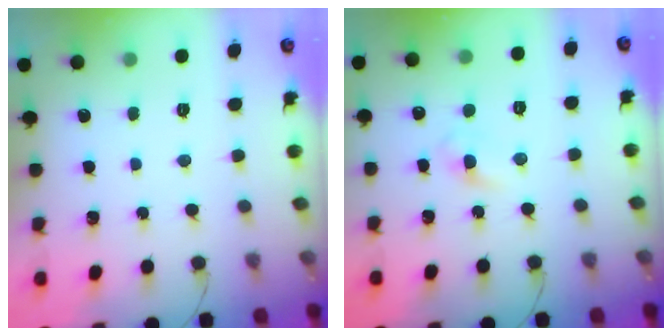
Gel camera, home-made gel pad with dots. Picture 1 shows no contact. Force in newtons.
{"total": 2.7, "press": 2.4, "slide": 1.1}